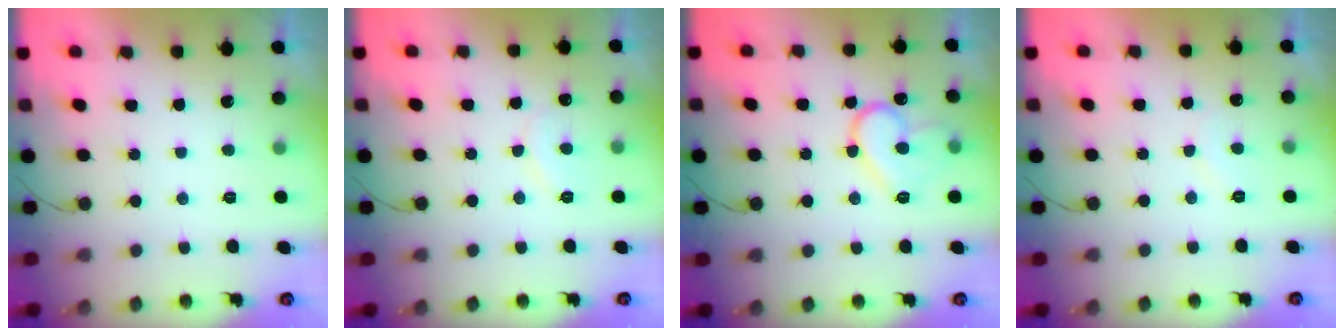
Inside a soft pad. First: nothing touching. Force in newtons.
{"total": 6.8, "press": 6.8, "slide": 0.4}
{"total": 13.7, "press": 13.7, "slide": 0.9}
{"total": 4.8, "press": 4.8, "slide": 0.3}